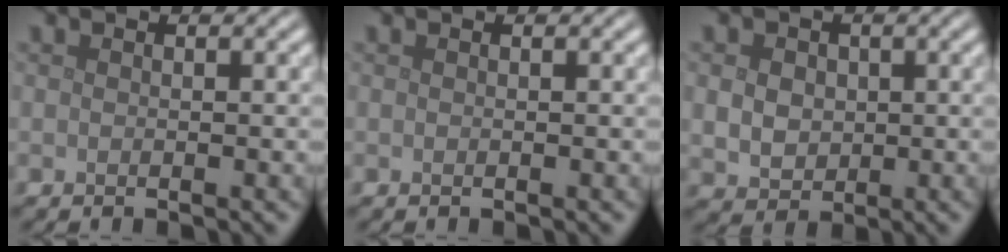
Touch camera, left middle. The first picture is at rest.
{"total": 0.0}
{"total": 4.1, "force": [0.6, 3.4, 2.2], "torque": [-0.039, 0.013, -0.002]}